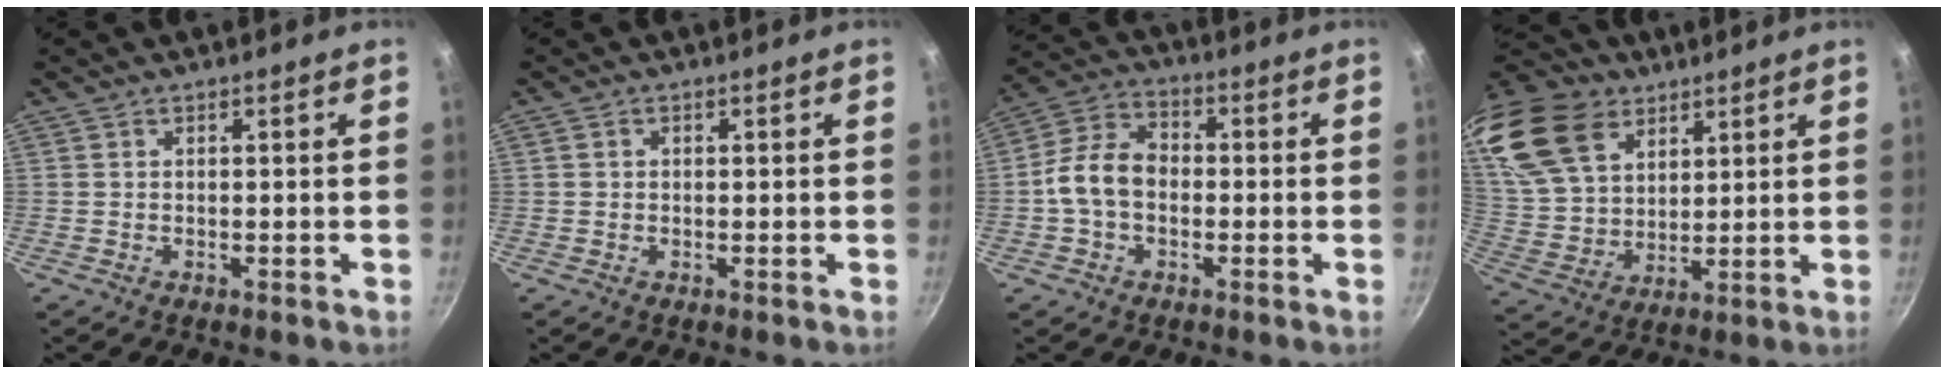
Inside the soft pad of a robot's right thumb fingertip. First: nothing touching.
{"total": 0.8, "force": [0.1, 0.7, 0.4], "torque": [-0.004, 0.004, 0.001]}
{"total": 9.2, "force": [-1.2, 6.7, 6.2], "torque": [-0.098, 0.030, -0.039]}
{"total": 22.7, "force": [13.8, 14.7, 10.5], "torque": [-0.215, -0.028, 0.272]}